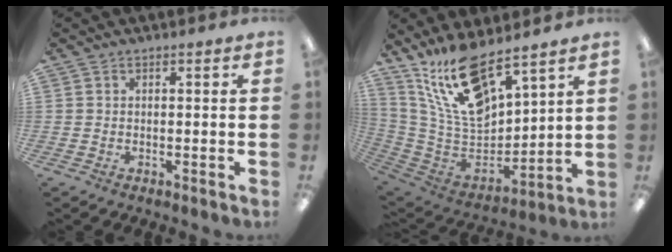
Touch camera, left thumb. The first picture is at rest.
{"total": 18.6, "force": [13.2, 7.5, 10.7], "torque": [-0.217, -0.084, 0.236]}